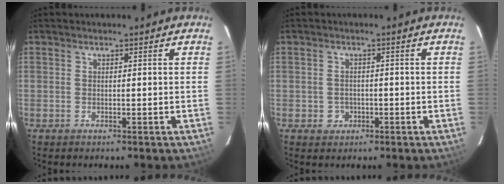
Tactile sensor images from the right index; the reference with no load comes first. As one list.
[{"total": 2.4, "force": [-0.7, 2.3, 0.5], "torque": [-0.009, 0.005, -0.005]}]